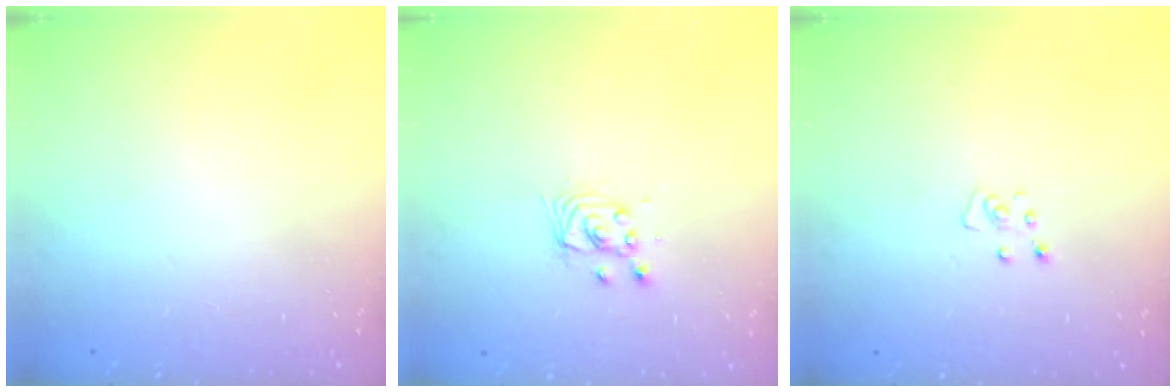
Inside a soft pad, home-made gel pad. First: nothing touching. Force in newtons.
{"total": 3.2, "press": 3.2, "slide": 0.2}
{"total": 2.8, "press": 2.8, "slide": 0.2}